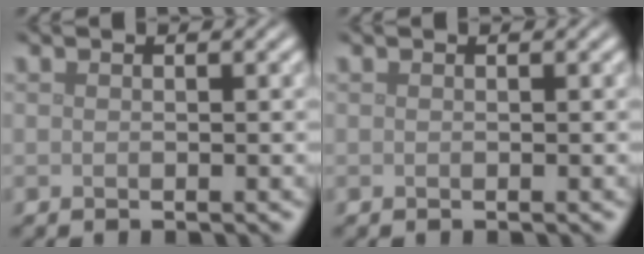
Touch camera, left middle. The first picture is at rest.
{"total": 0.0}